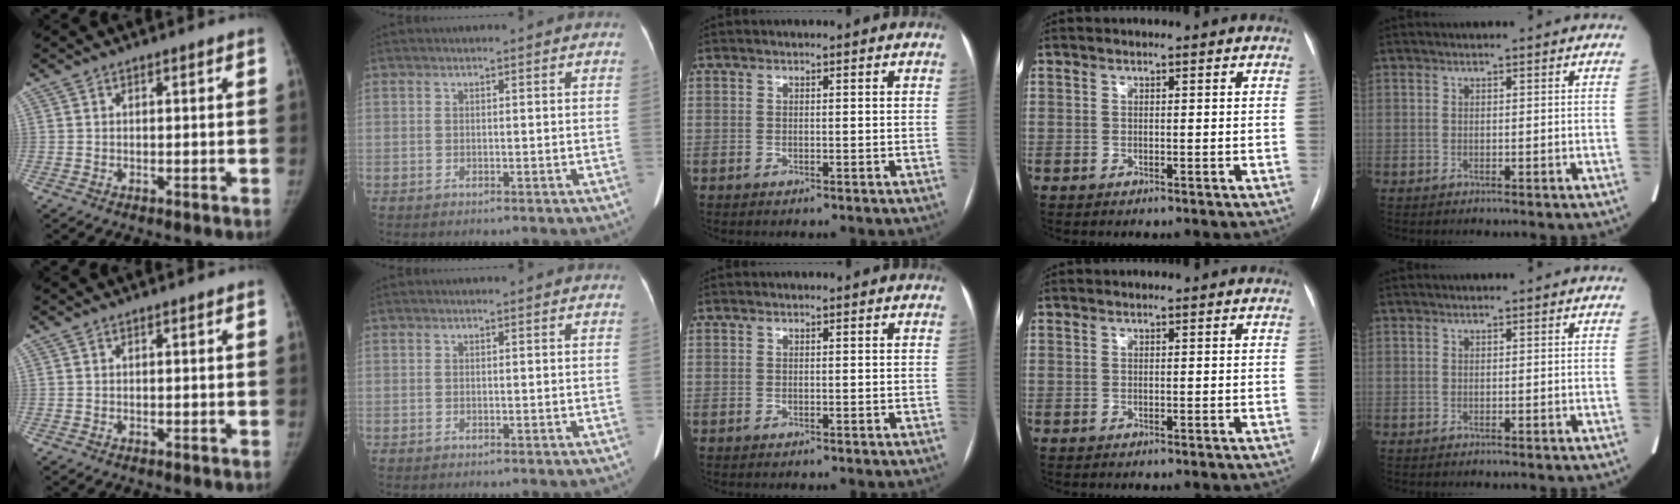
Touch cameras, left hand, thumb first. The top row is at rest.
{}